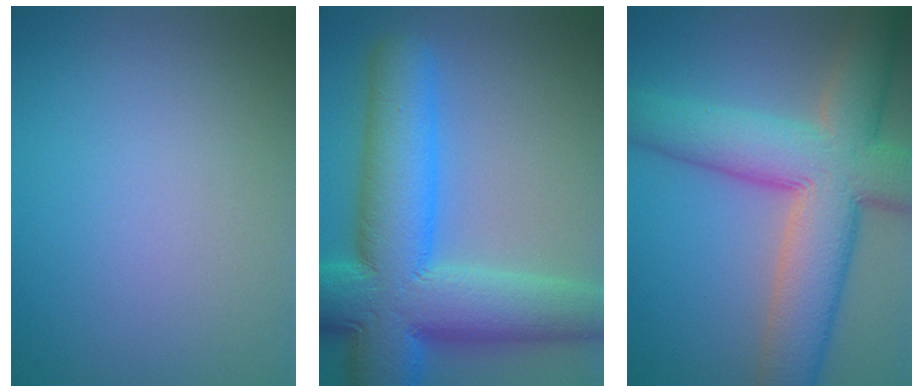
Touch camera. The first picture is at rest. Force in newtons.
{"total": 13.1, "press": 13.1, "slide": 0.4}
{"total": 10.9, "press": 10.9, "slide": 0.5}